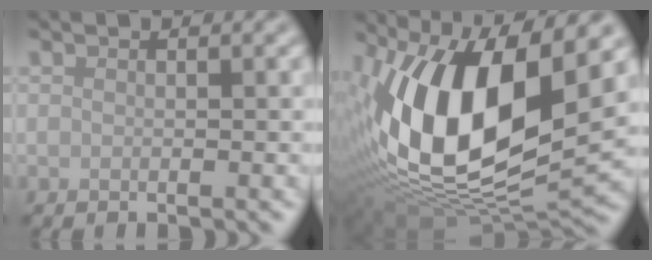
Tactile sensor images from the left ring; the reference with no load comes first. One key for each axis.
{"total": 15.9, "fx": 2.3, "fy": 7.7, "fz": 13.7, "tx": -0.255, "ty": -0.009, "tz": 0.035}